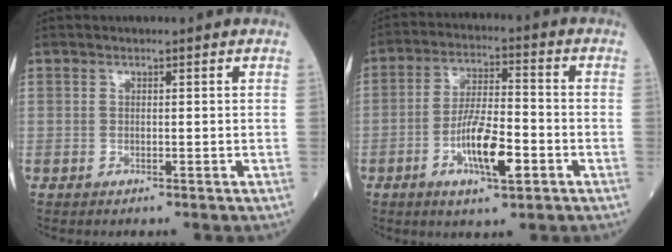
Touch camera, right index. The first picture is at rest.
{"total": 10.0, "force": [-3.6, 2.3, 9.0], "torque": [-0.169, 0.000, -0.064]}